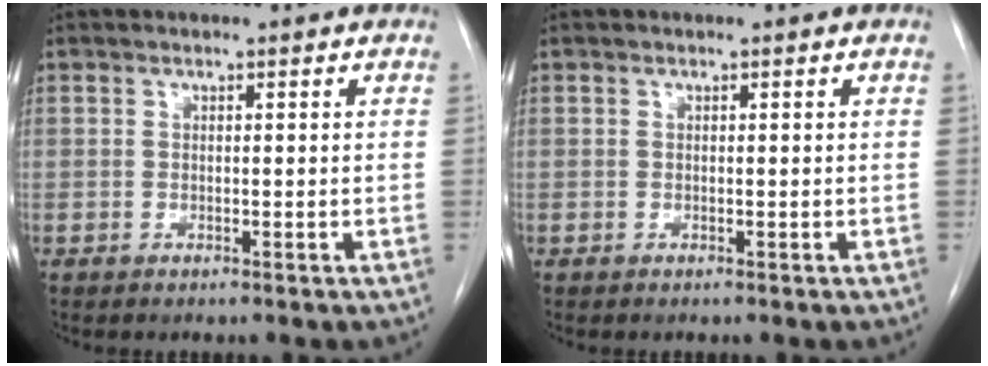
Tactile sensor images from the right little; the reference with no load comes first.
{"total": 0.0}